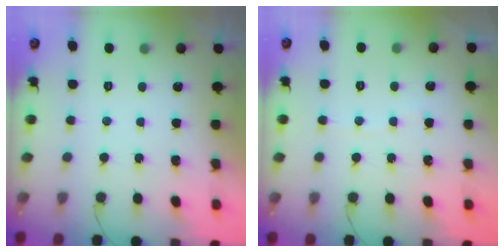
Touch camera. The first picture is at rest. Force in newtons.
{"total": 2.0, "press": 2.0, "slide": 0.3}